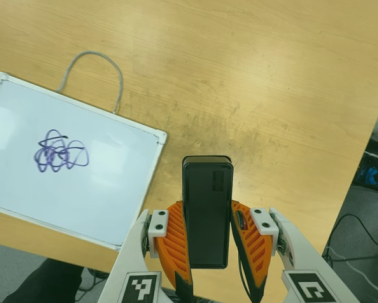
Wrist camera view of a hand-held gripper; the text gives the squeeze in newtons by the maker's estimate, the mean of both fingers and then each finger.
{"total": 4.6, "left": 3.1, "right": 6.1}